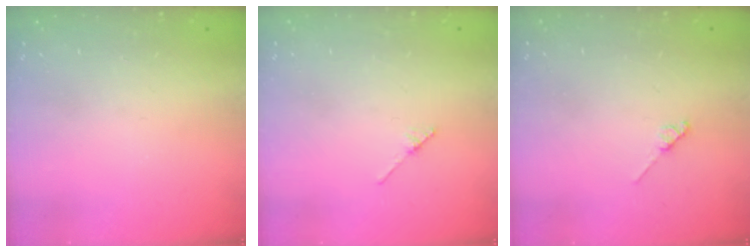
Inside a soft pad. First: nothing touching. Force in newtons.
{"total": 2.1, "press": 2.1, "slide": 0.1}
{"total": 2.0, "press": 1.9, "slide": 0.3}